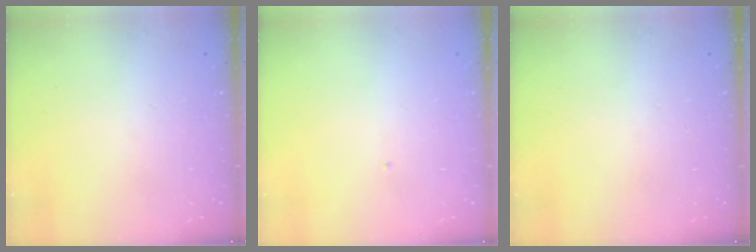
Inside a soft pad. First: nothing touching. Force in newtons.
{"total": 0.0}
{"total": 0.0}